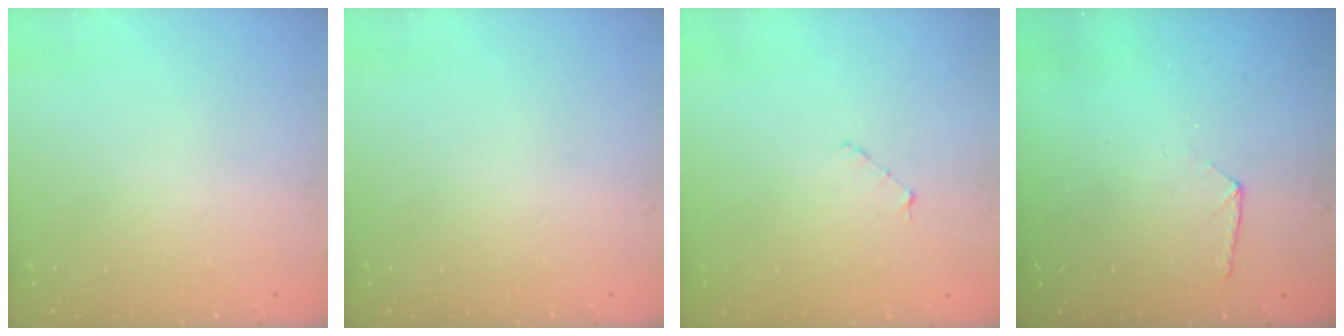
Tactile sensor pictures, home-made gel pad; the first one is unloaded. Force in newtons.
{"total": 0.0}
{"total": 2.9, "press": 2.9, "slide": 0.3}
{"total": 6.0, "press": 6.0, "slide": 0.5}